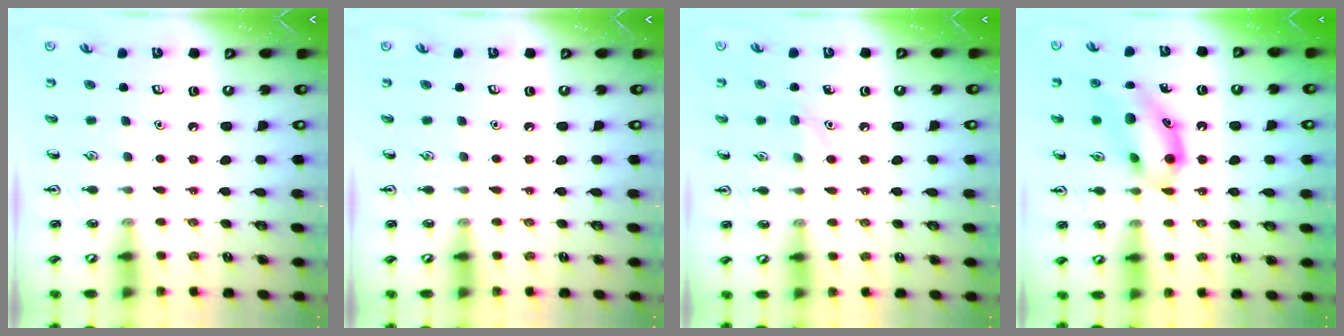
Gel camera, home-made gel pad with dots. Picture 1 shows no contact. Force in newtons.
{"total": 0.0}
{"total": 5.8, "press": 5.6, "slide": 1.8}
{"total": 12.7, "press": 12.6, "slide": 1.4}